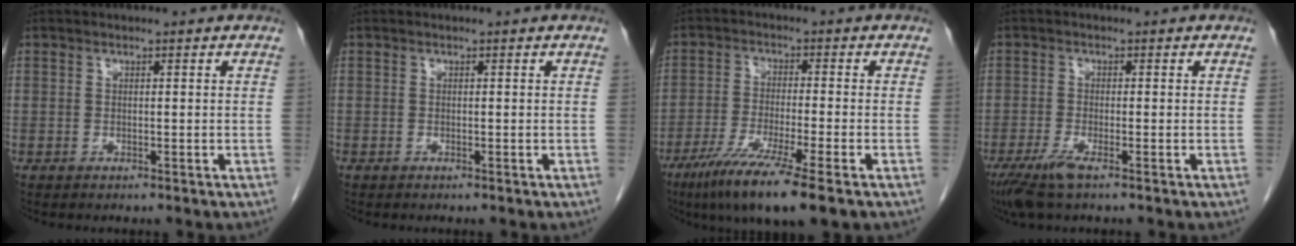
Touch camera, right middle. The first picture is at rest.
{"total": 0.0}
{"total": 11.3, "force": [-7.0, -0.1, 8.8], "torque": [-0.158, -0.033, -0.118]}
{"total": 4.3, "force": [-2.7, 0.4, 3.3], "torque": [-0.071, -0.014, -0.054]}